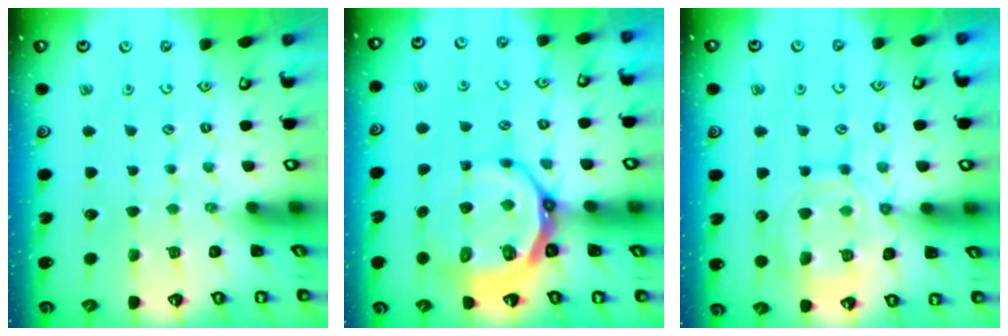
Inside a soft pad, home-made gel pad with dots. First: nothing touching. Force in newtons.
{"total": 11.4, "press": 10.8, "slide": 3.7}
{"total": 13.7, "press": 13.7, "slide": 1.2}